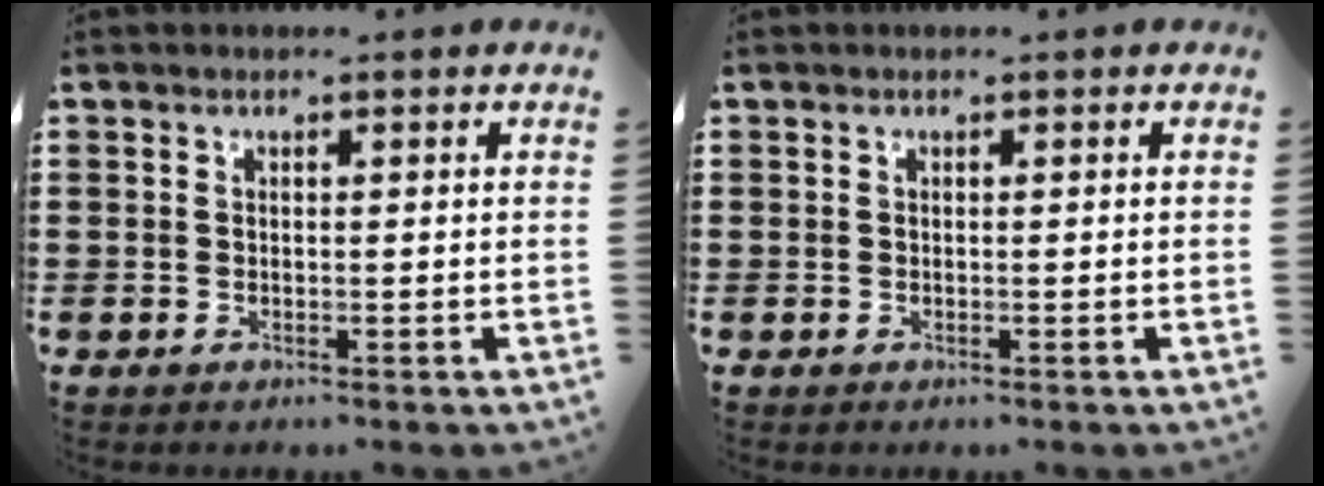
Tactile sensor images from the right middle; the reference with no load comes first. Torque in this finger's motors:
{"motor_torque": [0.09, 0.10, 0.01, -0.01]}